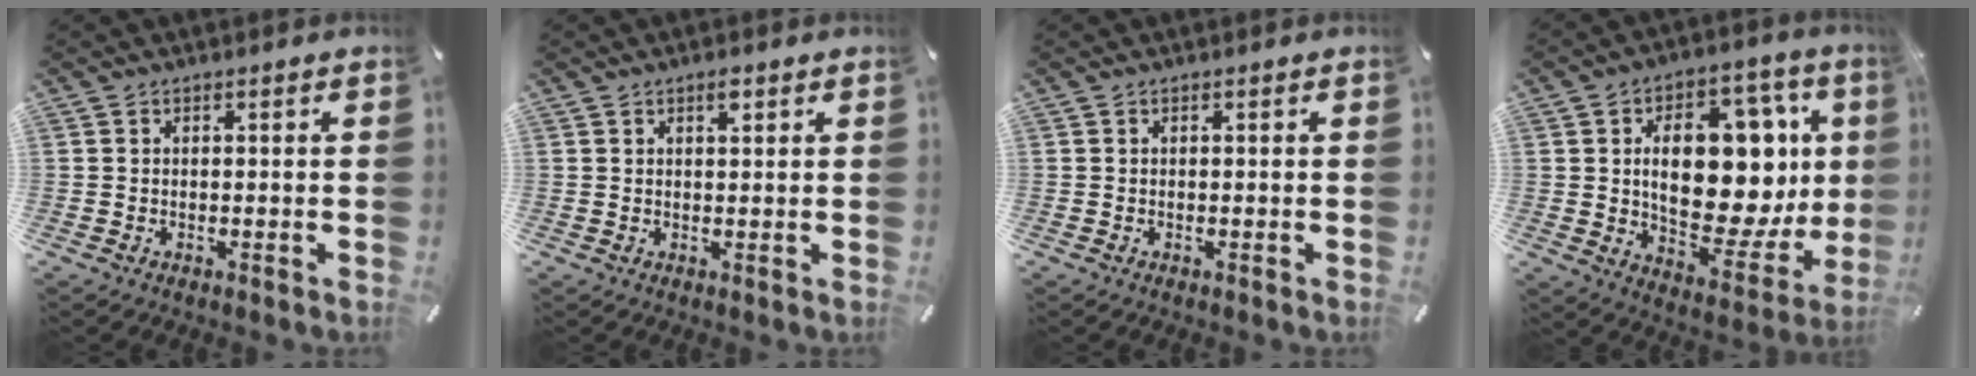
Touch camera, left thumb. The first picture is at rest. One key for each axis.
{"total": 1.9, "fx": 1.0, "fy": 0.7, "fz": 1.4, "tx": -0.023, "ty": -0.001, "tz": 0.015}
{"total": 0.0}
{"total": 23.9, "fx": 4.4, "fy": 14.1, "fz": 18.8, "tx": -0.269, "ty": -0.037, "tz": 0.075}